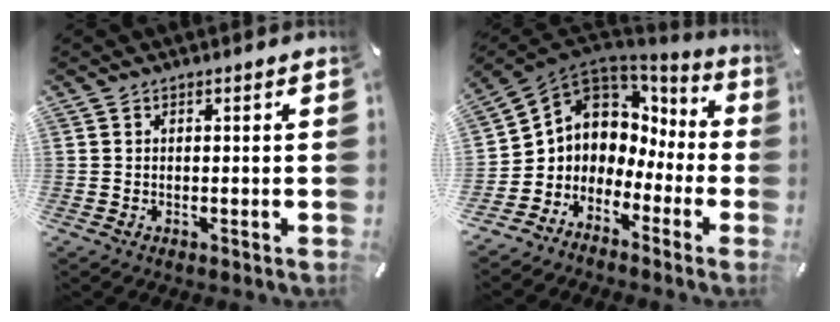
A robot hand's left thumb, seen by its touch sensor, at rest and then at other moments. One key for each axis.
{"total": 5.5, "fx": 1.5, "fy": 5.2, "fz": -0.1, "tx": -0.034, "ty": -0.039, "tz": 0.029}